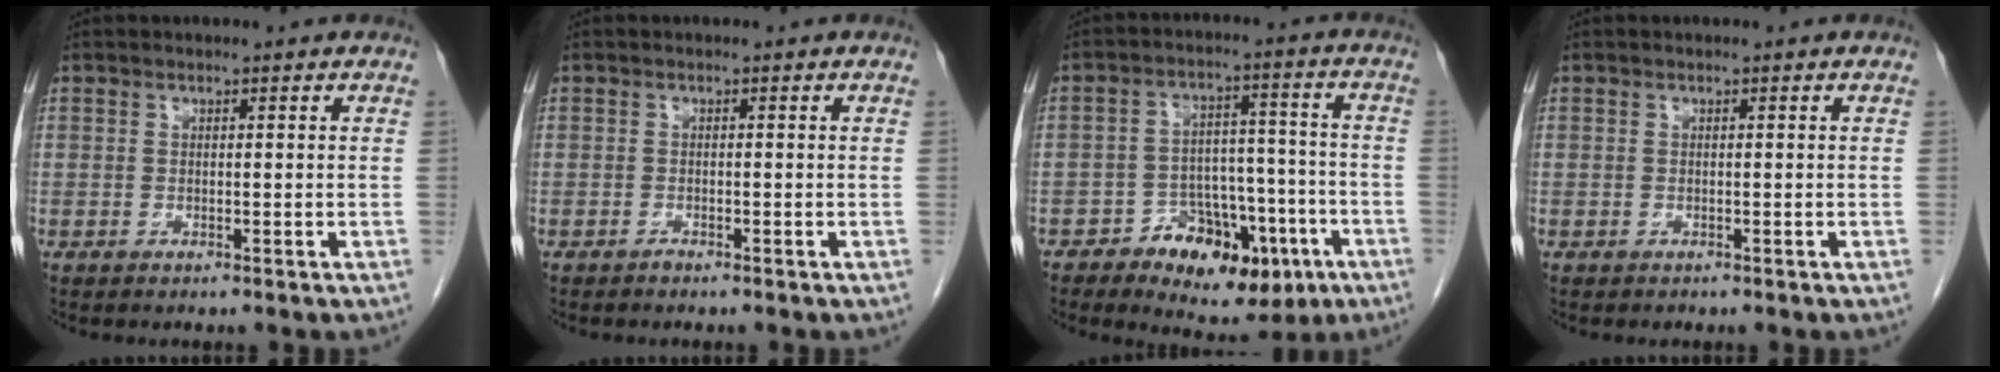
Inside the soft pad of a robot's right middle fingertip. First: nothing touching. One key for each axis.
{"total": 0.5, "fx": -0.5, "fy": 0.1, "fz": 0.2, "tx": -0.005, "ty": -0.001, "tz": -0.009}
{"total": 11.9, "fx": -6.1, "fy": 6.4, "fz": 7.9, "tx": -0.105, "ty": 0.024, "tz": -0.083}
{"total": 0.0}